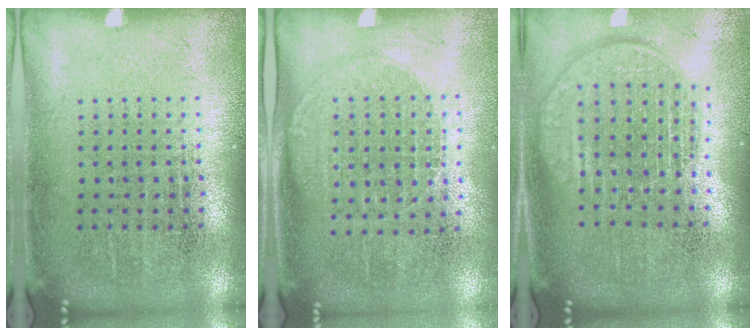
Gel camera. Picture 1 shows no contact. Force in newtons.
{"total": 1.2, "press": 1.1, "slide": 0.6}
{"total": 1.9, "press": 1.6, "slide": 1.0}